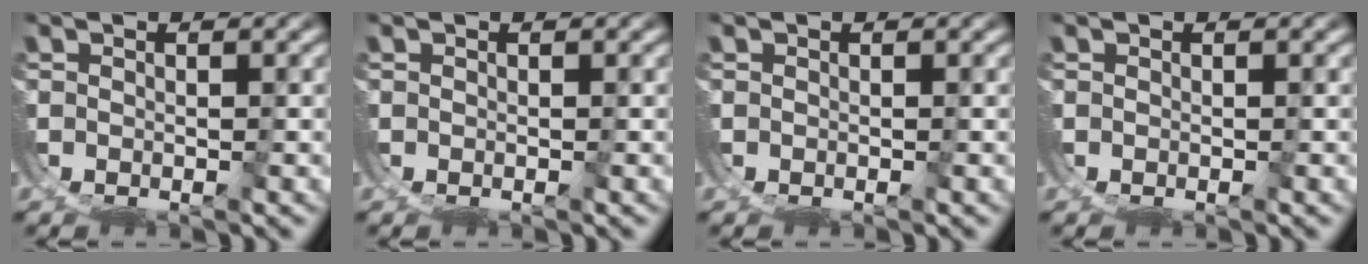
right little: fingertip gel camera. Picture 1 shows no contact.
{"total": 0.0}
{"total": 0.0}
{"total": 0.0}